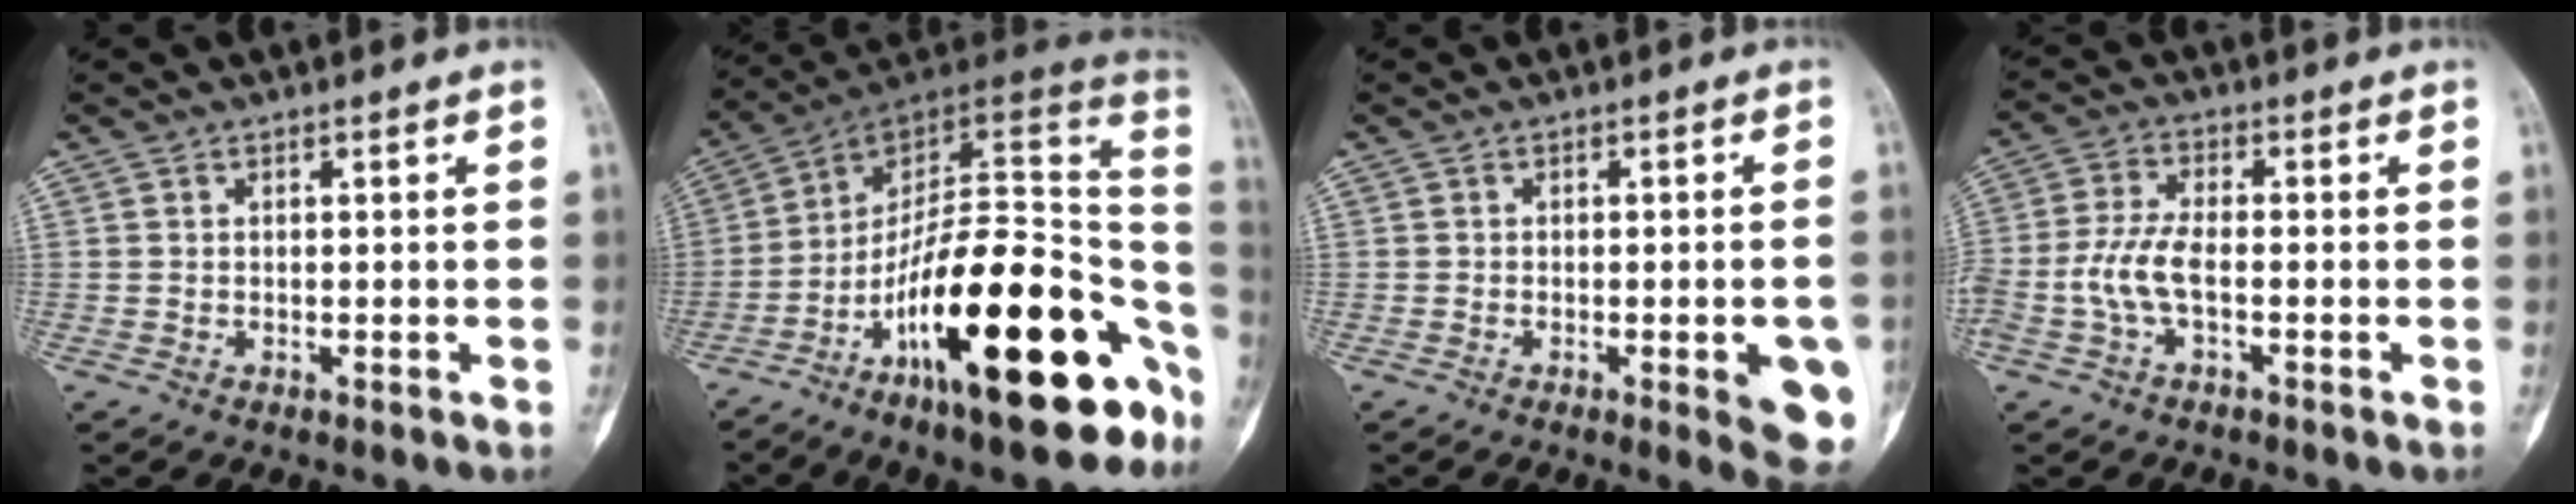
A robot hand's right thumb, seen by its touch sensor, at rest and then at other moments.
{"total": 28.2, "force": [-11.9, 9.4, 23.7], "torque": [-0.293, 0.077, -0.187]}
{"total": 8.9, "force": [-2.7, 2.4, 8.1], "torque": [-0.078, -0.001, -0.027]}
{"total": 6.4, "force": [-1.6, 2.7, 5.6], "torque": [-0.139, 0.017, -0.036]}